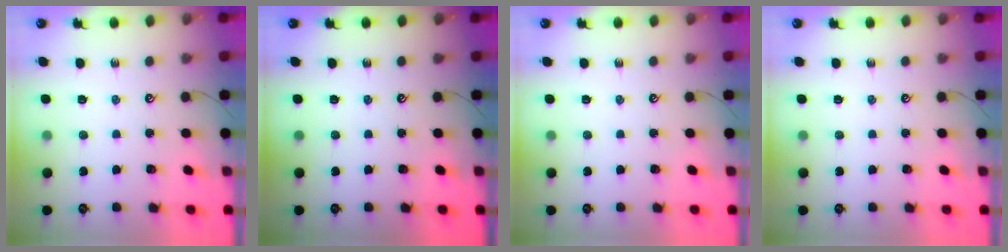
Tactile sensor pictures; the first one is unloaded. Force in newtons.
{"total": 0.0}
{"total": 0.0}
{"total": 0.0}